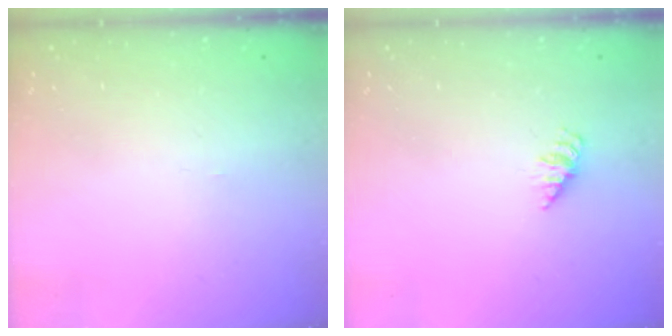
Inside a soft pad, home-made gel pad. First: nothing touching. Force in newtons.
{"total": 1.6, "press": 1.6, "slide": 0.2}